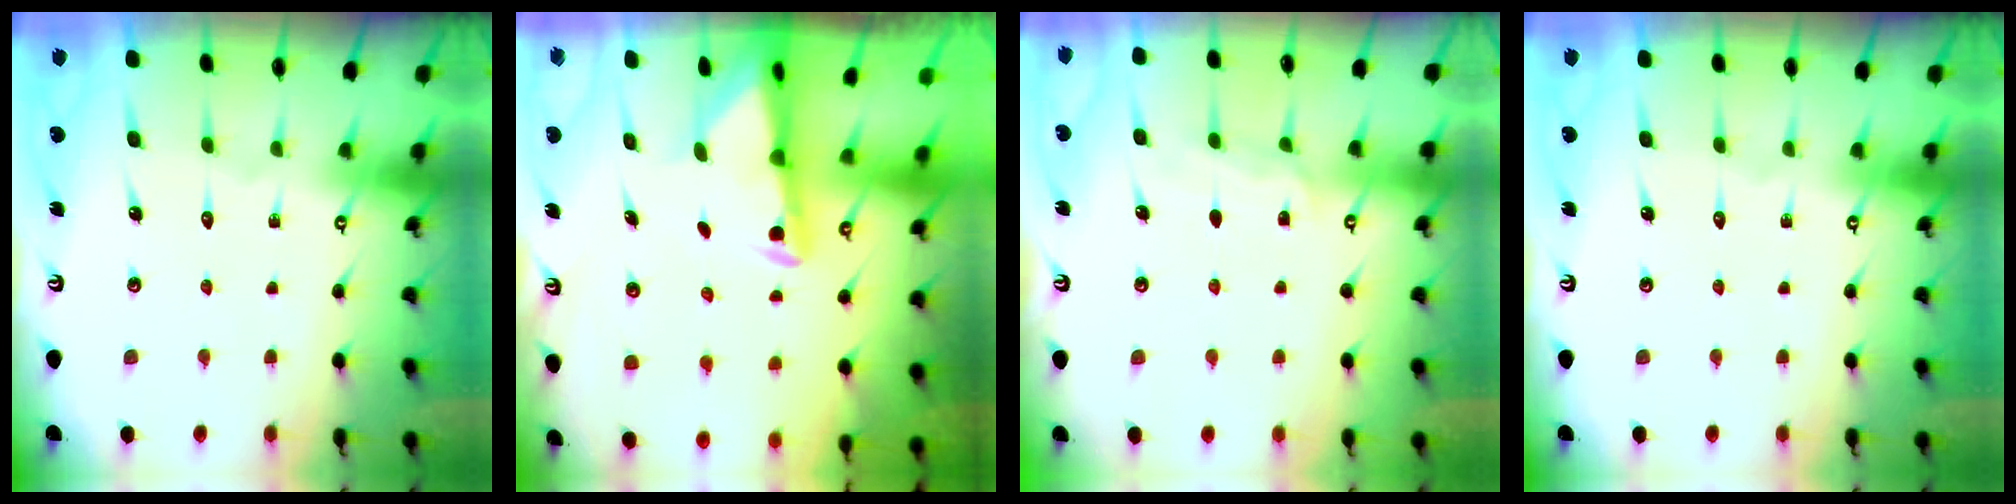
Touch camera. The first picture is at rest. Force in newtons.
{"total": 3.5, "press": 3.4, "slide": 0.6}
{"total": 5.2, "press": 5.2, "slide": 0.5}
{"total": 0.0}